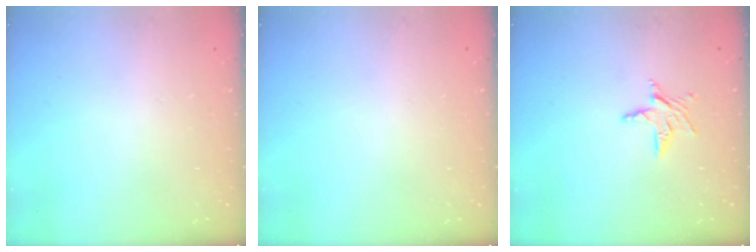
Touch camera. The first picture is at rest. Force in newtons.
{"total": 0.0}
{"total": 5.7, "press": 5.7, "slide": 0.1}